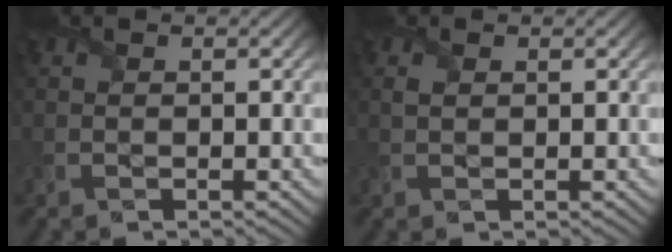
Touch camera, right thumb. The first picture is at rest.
{"total": 0.7, "force": [0.4, 0.4, 0.5], "torque": [-0.017, 0.003, 0.005]}